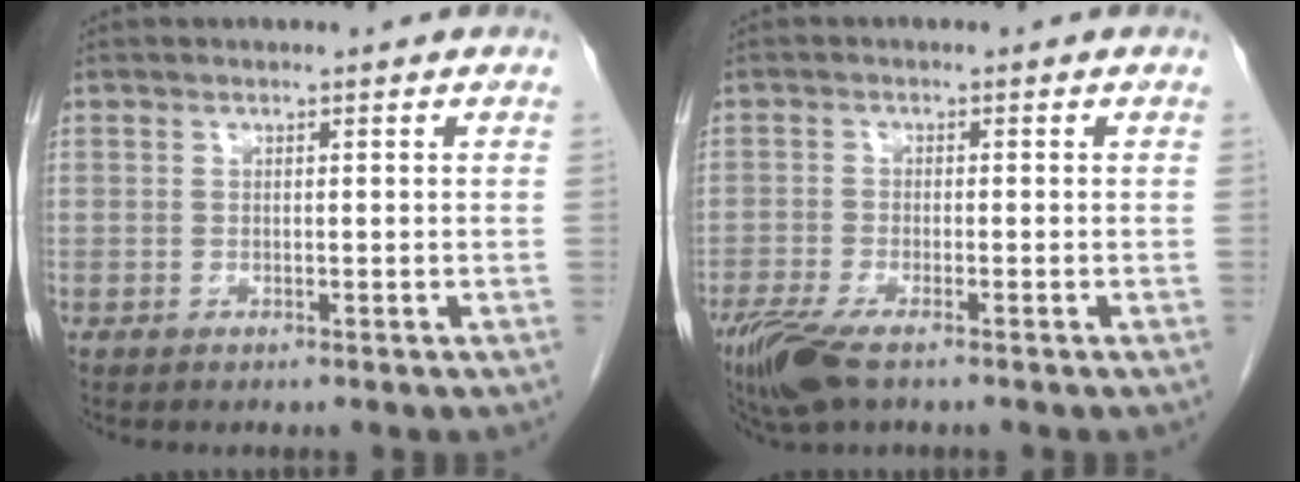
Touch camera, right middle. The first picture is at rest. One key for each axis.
{"total": 6.6, "fx": -4.5, "fy": 1.5, "fz": 4.6, "tx": -0.091, "ty": -0.018, "tz": -0.082}